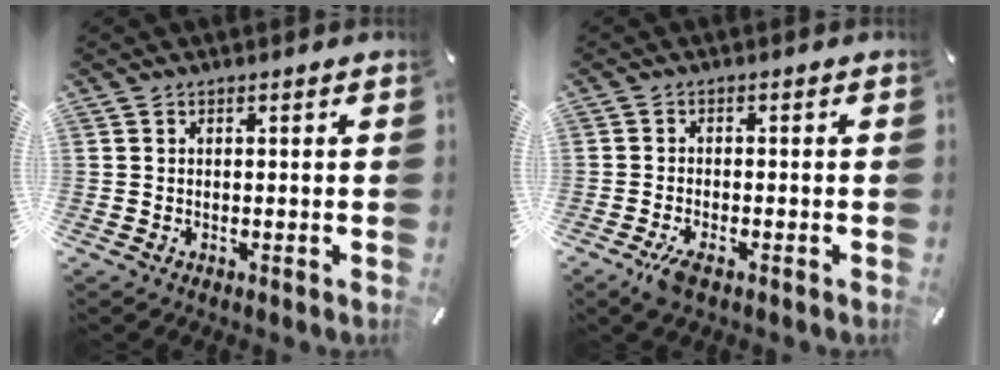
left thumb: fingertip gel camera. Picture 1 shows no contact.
{"total": 3.5, "force": [-2.2, 1.0, 2.5], "torque": [-0.050, 0.002, -0.040]}